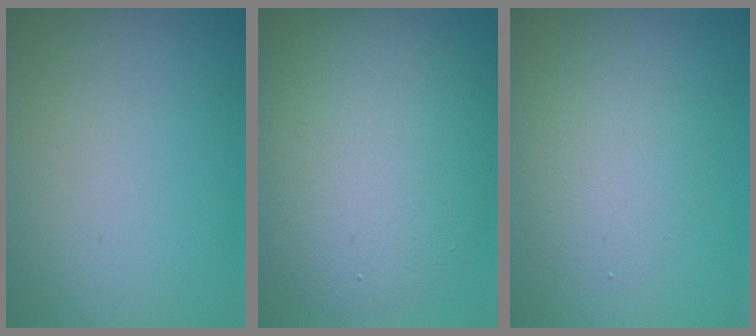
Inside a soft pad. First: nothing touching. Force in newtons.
{"total": 9.1, "press": 9.0, "slide": 0.7}
{"total": 3.0, "press": 3.0, "slide": 0.2}